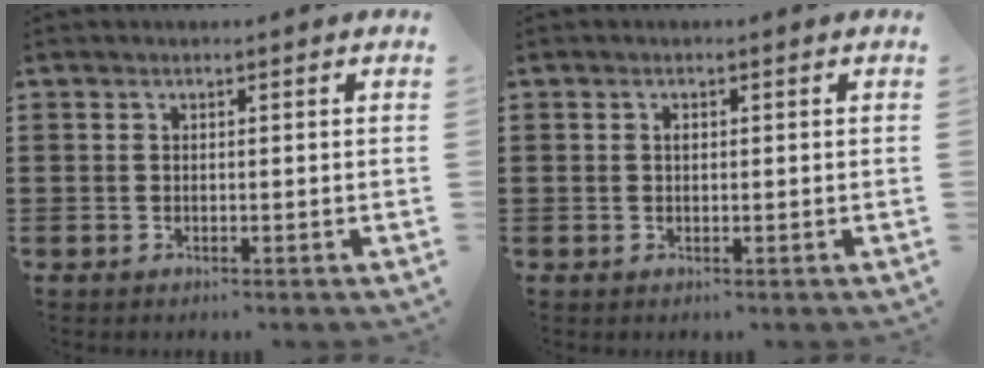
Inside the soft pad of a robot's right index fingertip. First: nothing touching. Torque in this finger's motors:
{"motor_torque": [0.39, -0.14, 0.17, 0.04]}